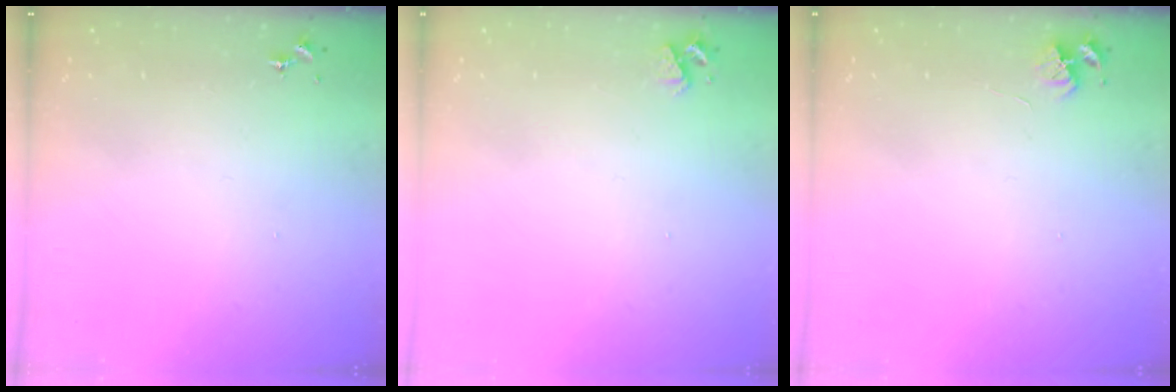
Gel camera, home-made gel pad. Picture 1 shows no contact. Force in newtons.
{"total": 3.3, "press": 3.3, "slide": 0.5}
{"total": 4.5, "press": 4.4, "slide": 0.6}